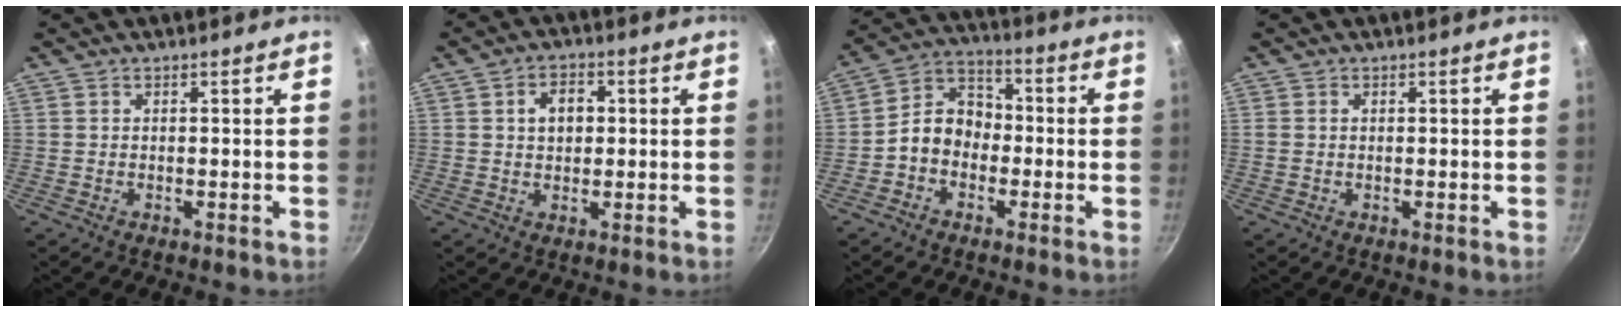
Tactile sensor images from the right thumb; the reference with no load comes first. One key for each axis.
{"total": 5.1, "fx": 1.0, "fy": 3.6, "fz": 3.5, "tx": -0.035, "ty": 0.009, "tz": 0.014}
{"total": 8.6, "fx": -2.2, "fy": 6.8, "fz": 4.8, "tx": -0.050, "ty": 0.041, "tz": -0.058}
{"total": 0.7, "fx": 0.2, "fy": 0.6, "fz": 0.4, "tx": -0.006, "ty": 0.003, "tz": 0.001}